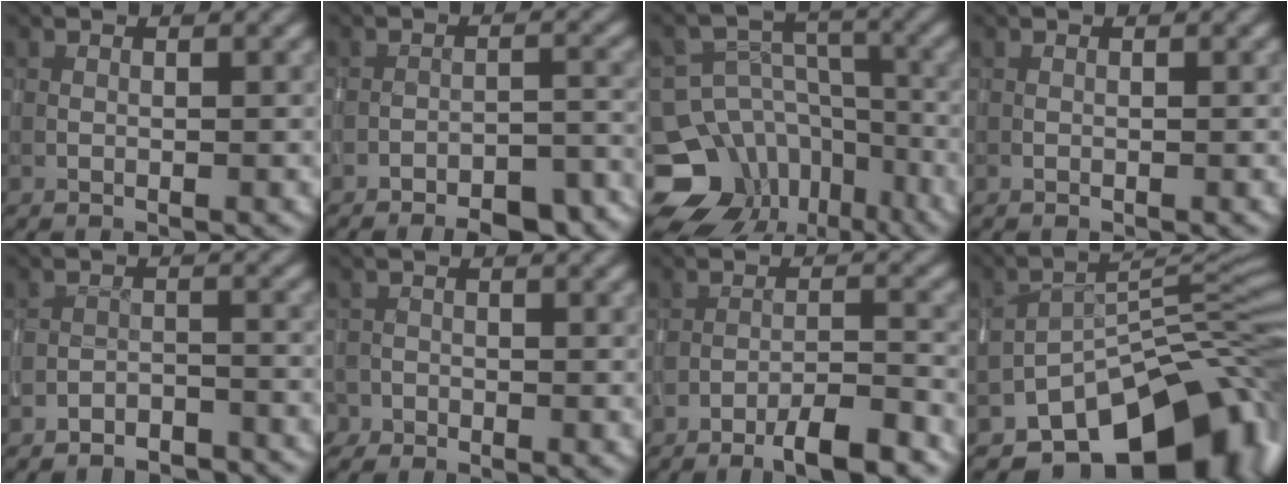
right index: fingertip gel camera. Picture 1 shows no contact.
{"total": 8.6, "force": [-7.4, 2.8, 3.3], "torque": [-0.033, 0.003, -0.089]}
{"total": 14.6, "force": [-9.9, 10.2, 3.1], "torque": [-0.072, -0.016, -0.151]}
{"total": 0.0}
{"total": 5.0, "force": [-4.8, 1.4, 0.7], "torque": [-0.009, 0.004, -0.069]}
{"total": 1.6, "force": [-1.2, 1.0, -0.2], "torque": [0.011, 0.007, -0.020]}
{"total": 5.1, "force": [-3.9, 0.8, 3.2], "torque": [-0.051, 0.006, -0.063]}
{"total": 13.7, "force": [-9.9, 6.6, 6.8], "torque": [-0.089, -0.001, -0.153]}